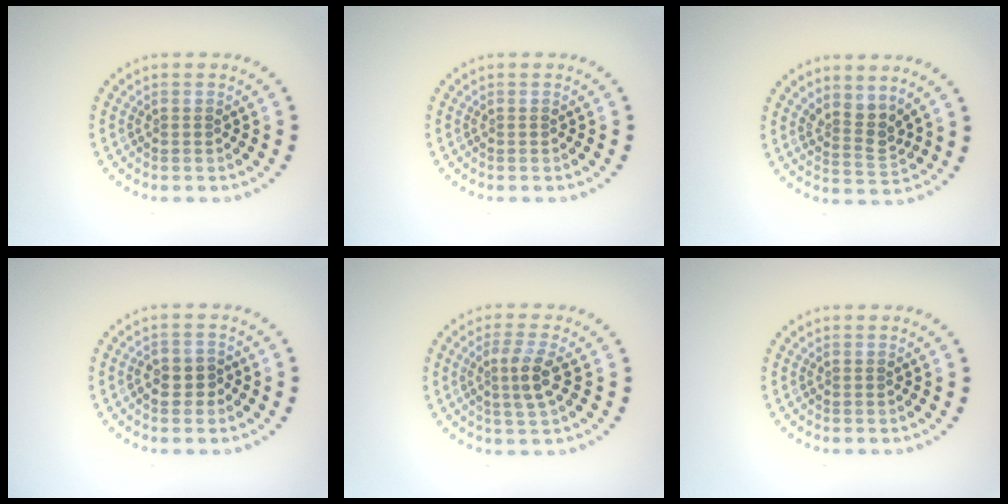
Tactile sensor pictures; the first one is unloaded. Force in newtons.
{"total": 0.0}
{"total": 2.5, "press": 1.9, "slide": 1.7}
{"total": 2.3, "press": 2.2, "slide": 0.7}
{"total": 2.8, "press": 2.5, "slide": 1.2}
{"total": 0.0}